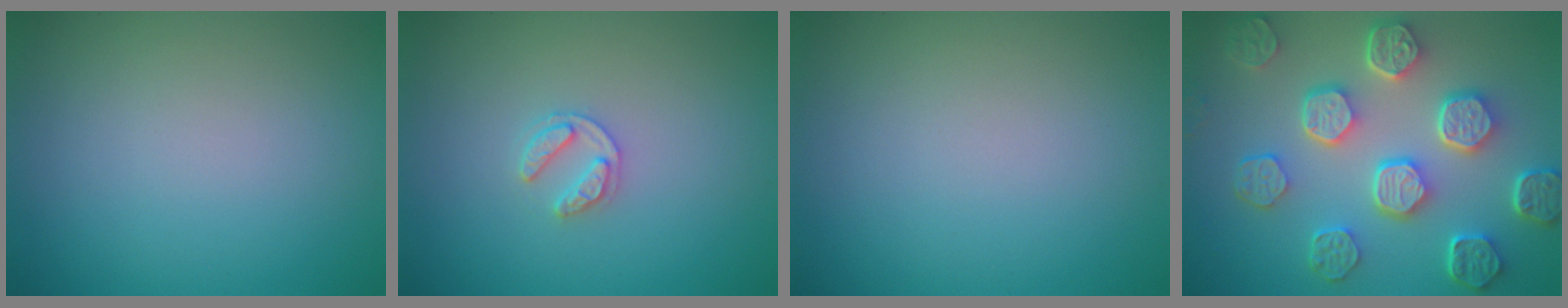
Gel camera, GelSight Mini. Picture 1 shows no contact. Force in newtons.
{"total": 1.8, "press": 1.8, "slide": 0.3}
{"total": 0.0}
{"total": 7.7, "press": 5.8, "slide": 5.1}